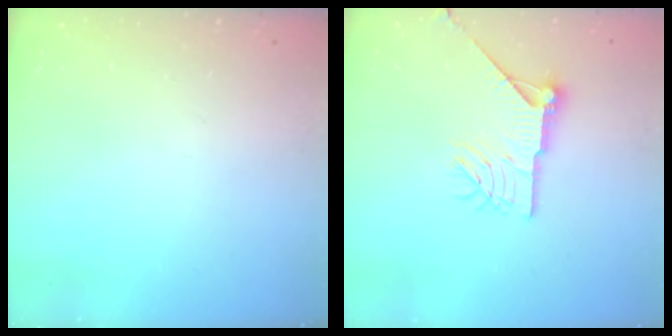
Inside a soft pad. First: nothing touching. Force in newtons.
{"total": 12.6, "press": 12.6, "slide": 0.4}